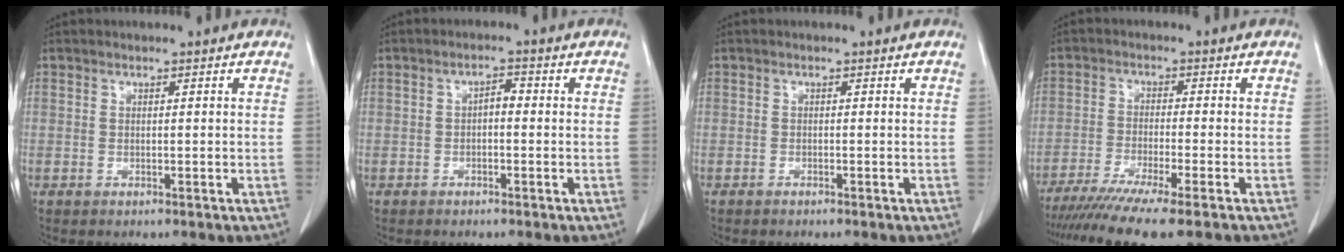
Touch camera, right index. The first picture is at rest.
{"total": 2.3, "force": [-0.4, 0.9, 2.1], "torque": [-0.032, 0.011, -0.007]}
{"total": 0.0}
{"total": 10.6, "force": [-8.5, -0.6, 6.3], "torque": [-0.089, -0.025, -0.134]}